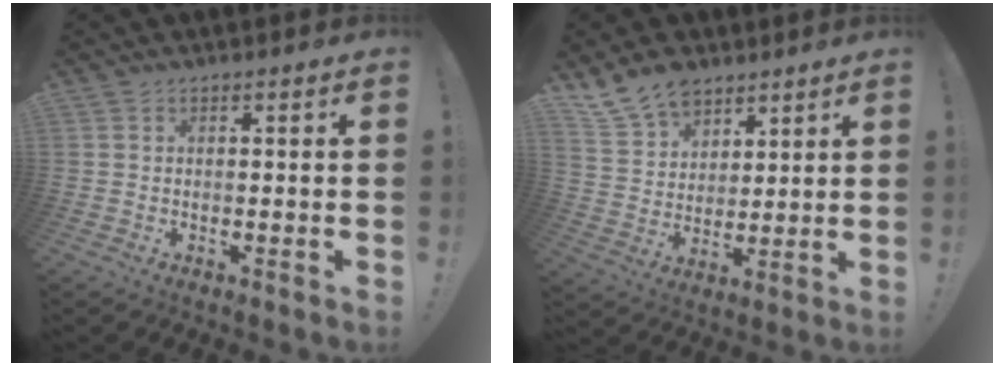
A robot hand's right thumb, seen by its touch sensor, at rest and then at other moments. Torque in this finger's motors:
{"motor_torque": [-0.25, 0.44, -0.20, 0.55, 0.13]}